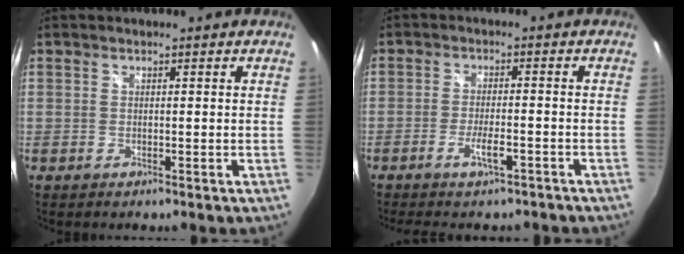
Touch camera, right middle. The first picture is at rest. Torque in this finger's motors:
{"motor_torque": [1.06, -1.08, 0.21, 0.05]}